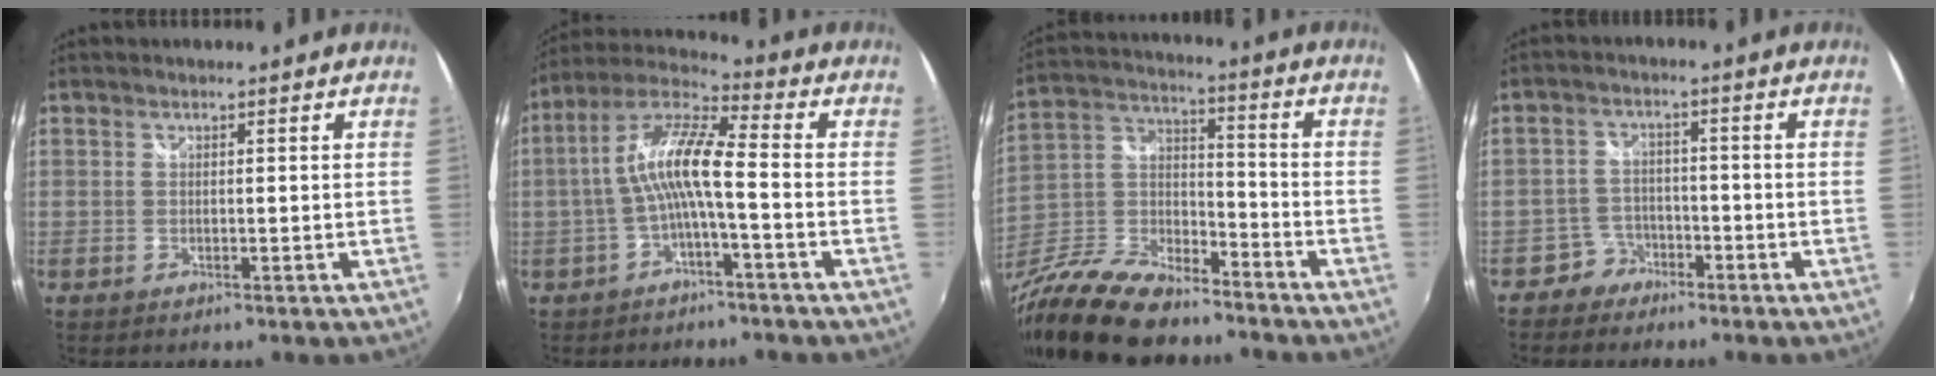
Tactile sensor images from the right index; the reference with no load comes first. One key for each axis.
{"total": 9.9, "fx": -1.9, "fy": 1.6, "fz": 9.6, "tx": -0.206, "ty": 0.020, "tz": -0.036}
{"total": 21.2, "fx": -14.9, "fy": 9.6, "fz": 11.5, "tx": -0.271, "ty": -0.011, "tz": -0.269}
{"total": 4.3, "fx": -3.1, "fy": 2.9, "fz": -0.4, "tx": 0.002, "ty": 0.018, "tz": -0.059}